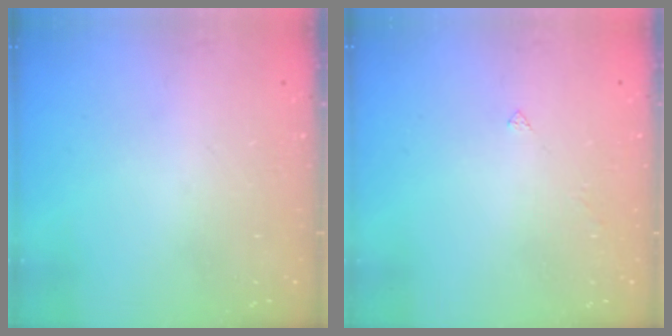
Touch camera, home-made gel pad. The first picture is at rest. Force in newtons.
{"total": 1.5, "press": 1.4, "slide": 0.3}